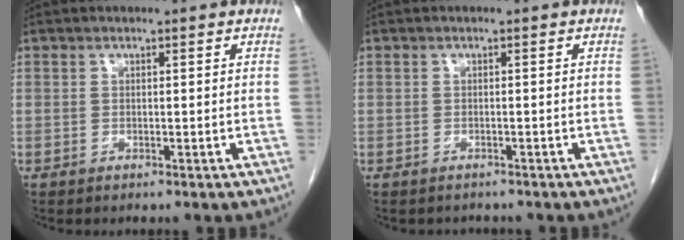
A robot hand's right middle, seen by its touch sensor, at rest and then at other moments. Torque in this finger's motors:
{"motor_torque": [-0.14, -0.24, -0.11, -0.02]}